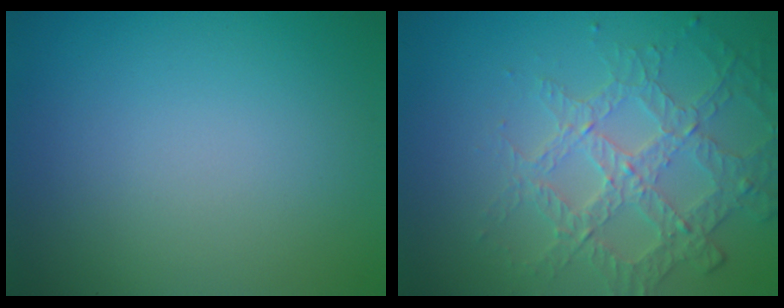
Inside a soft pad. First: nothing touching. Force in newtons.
{"total": 3.7, "press": 3.6, "slide": 0.7}